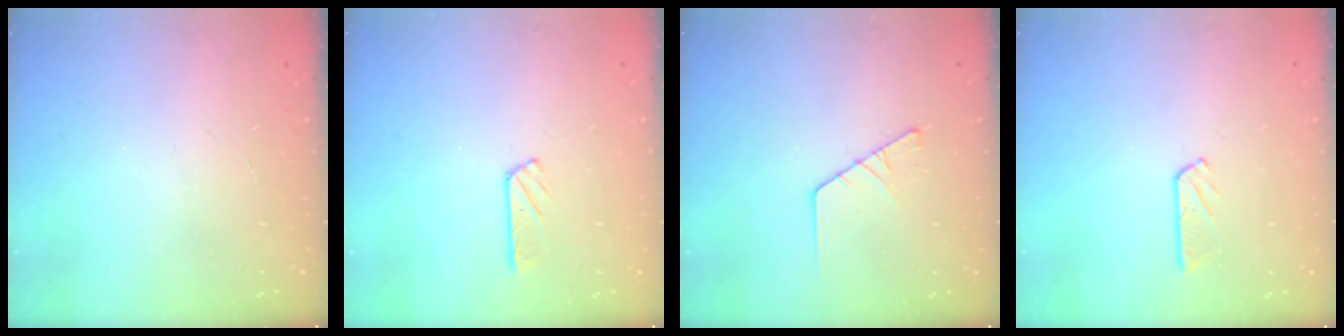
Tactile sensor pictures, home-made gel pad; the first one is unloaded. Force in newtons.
{"total": 2.9, "press": 2.9, "slide": 0.3}
{"total": 2.5, "press": 2.5, "slide": 0.3}
{"total": 3.9, "press": 3.9, "slide": 0.4}